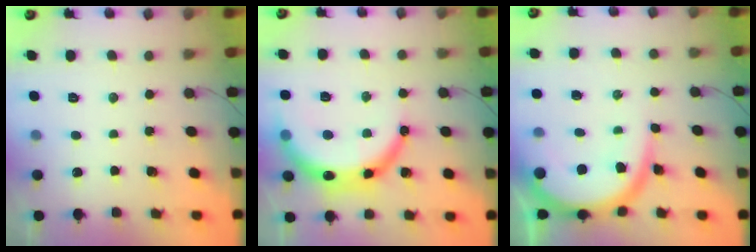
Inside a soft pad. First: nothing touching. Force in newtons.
{"total": 16.0, "press": 16.0, "slide": 1.0}
{"total": 12.5, "press": 12.5, "slide": 1.0}